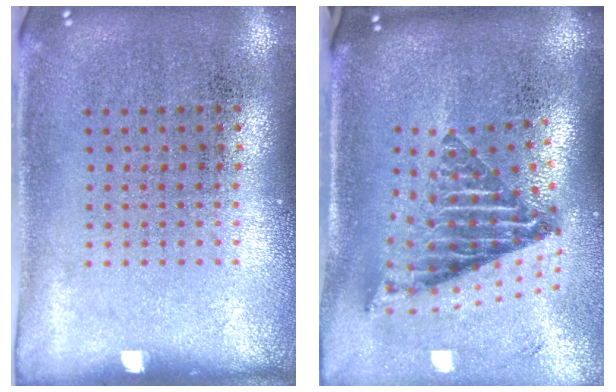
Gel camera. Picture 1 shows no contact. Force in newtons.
{"total": 2.7, "press": 1.8, "slide": 2.0}